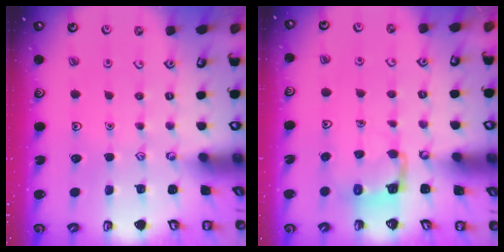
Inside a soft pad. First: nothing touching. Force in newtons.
{"total": 2.8, "press": 2.8, "slide": 0.2}